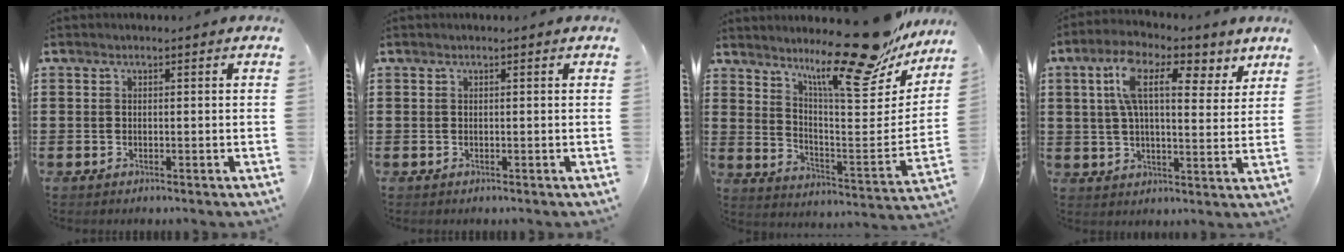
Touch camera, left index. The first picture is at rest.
{"total": 0.0}
{"total": 15.8, "force": [13.1, 2.3, 8.5], "torque": [-0.138, -0.091, 0.215]}
{"total": 10.5, "force": [5.4, 3.9, 8.1], "torque": [-0.159, 0.003, 0.091]}